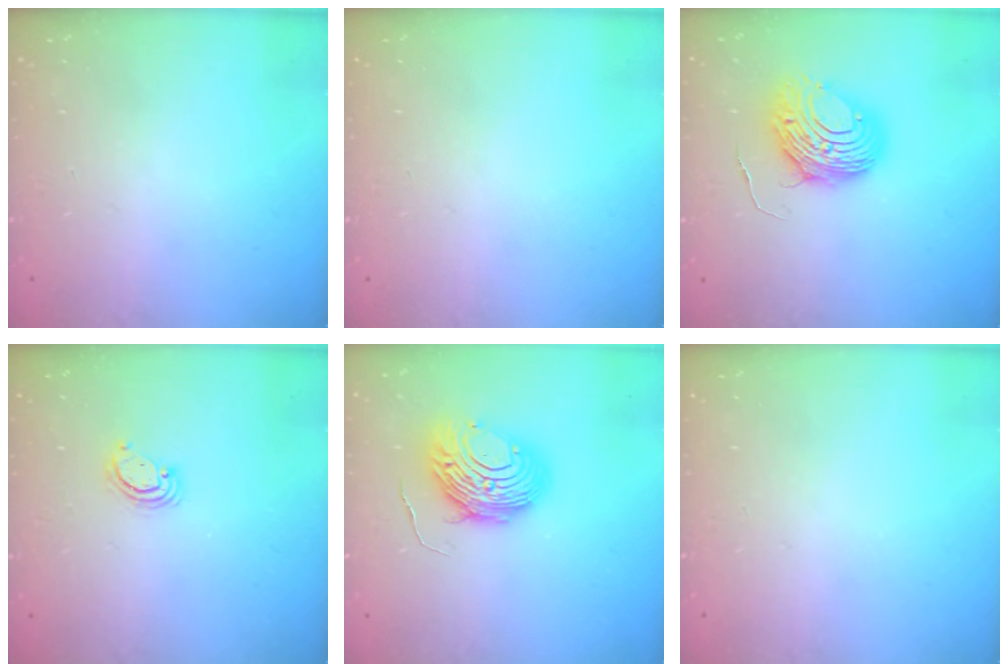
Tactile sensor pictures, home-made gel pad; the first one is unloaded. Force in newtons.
{"total": 0.0}
{"total": 8.7, "press": 8.7, "slide": 0.9}
{"total": 2.6, "press": 2.6, "slide": 0.3}
{"total": 11.6, "press": 11.5, "slide": 1.2}
{"total": 0.0}